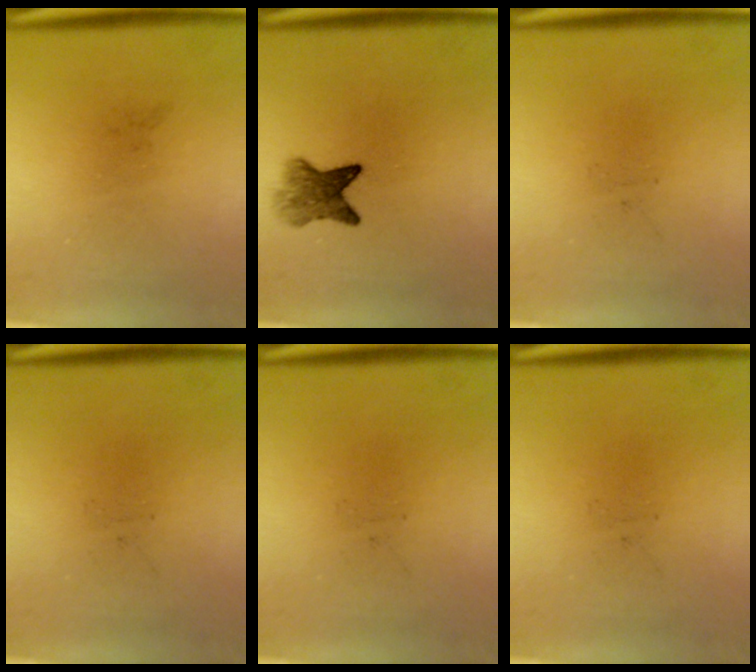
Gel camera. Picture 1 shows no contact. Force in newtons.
{"total": 4.4}
{"total": 0.0}
{"total": 0.0}
{"total": 0.0}
{"total": 0.0}